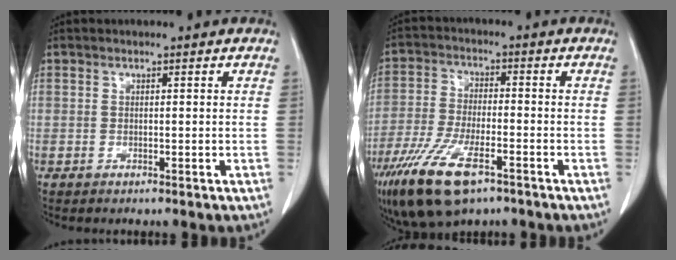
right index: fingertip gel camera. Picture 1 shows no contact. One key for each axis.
{"total": 12.8, "fx": -8.0, "fy": 4.2, "fz": 9.2, "tx": -0.186, "ty": -0.025, "tz": -0.141}